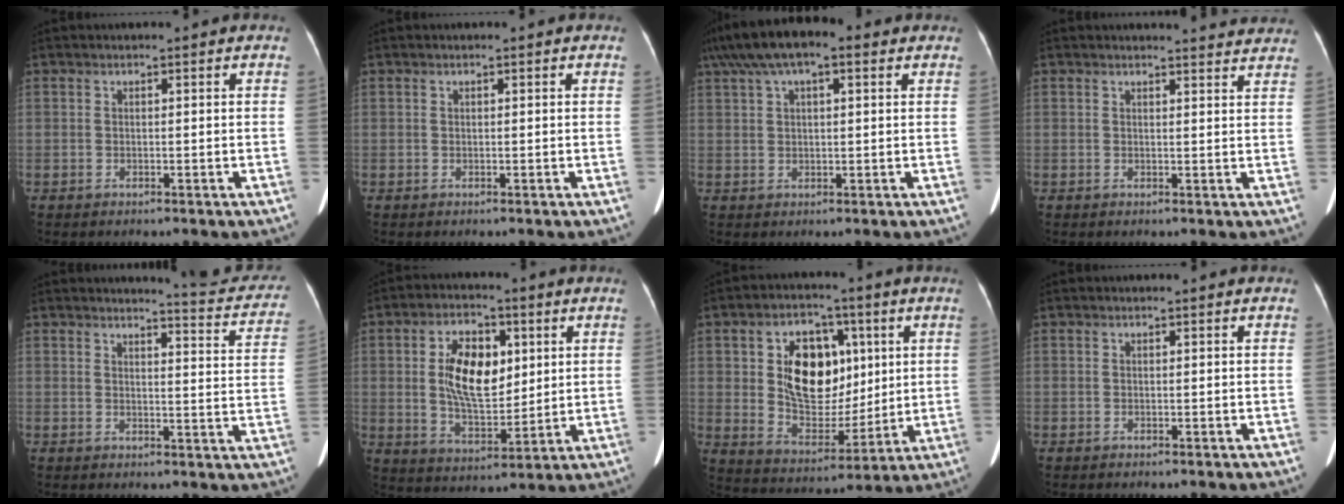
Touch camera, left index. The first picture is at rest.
{"total": 0.0}
{"total": 10.7, "force": [6.2, 3.8, 7.8], "torque": [-0.153, 0.043, 0.108]}
{"total": 7.2, "force": [7.1, 0.7, 1.1], "torque": [-0.003, -0.005, 0.059]}
{"total": 9.4, "force": [9.3, 0.4, 1.2], "torque": [-0.004, -0.046, 0.087]}
{"total": 11.0, "force": [2.2, 5.5, 9.3], "torque": [-0.179, 0.007, 0.044]}
{"total": 12.9, "force": [3.1, 8.3, 9.4], "torque": [-0.178, 0.011, 0.065]}
{"total": 0.0}